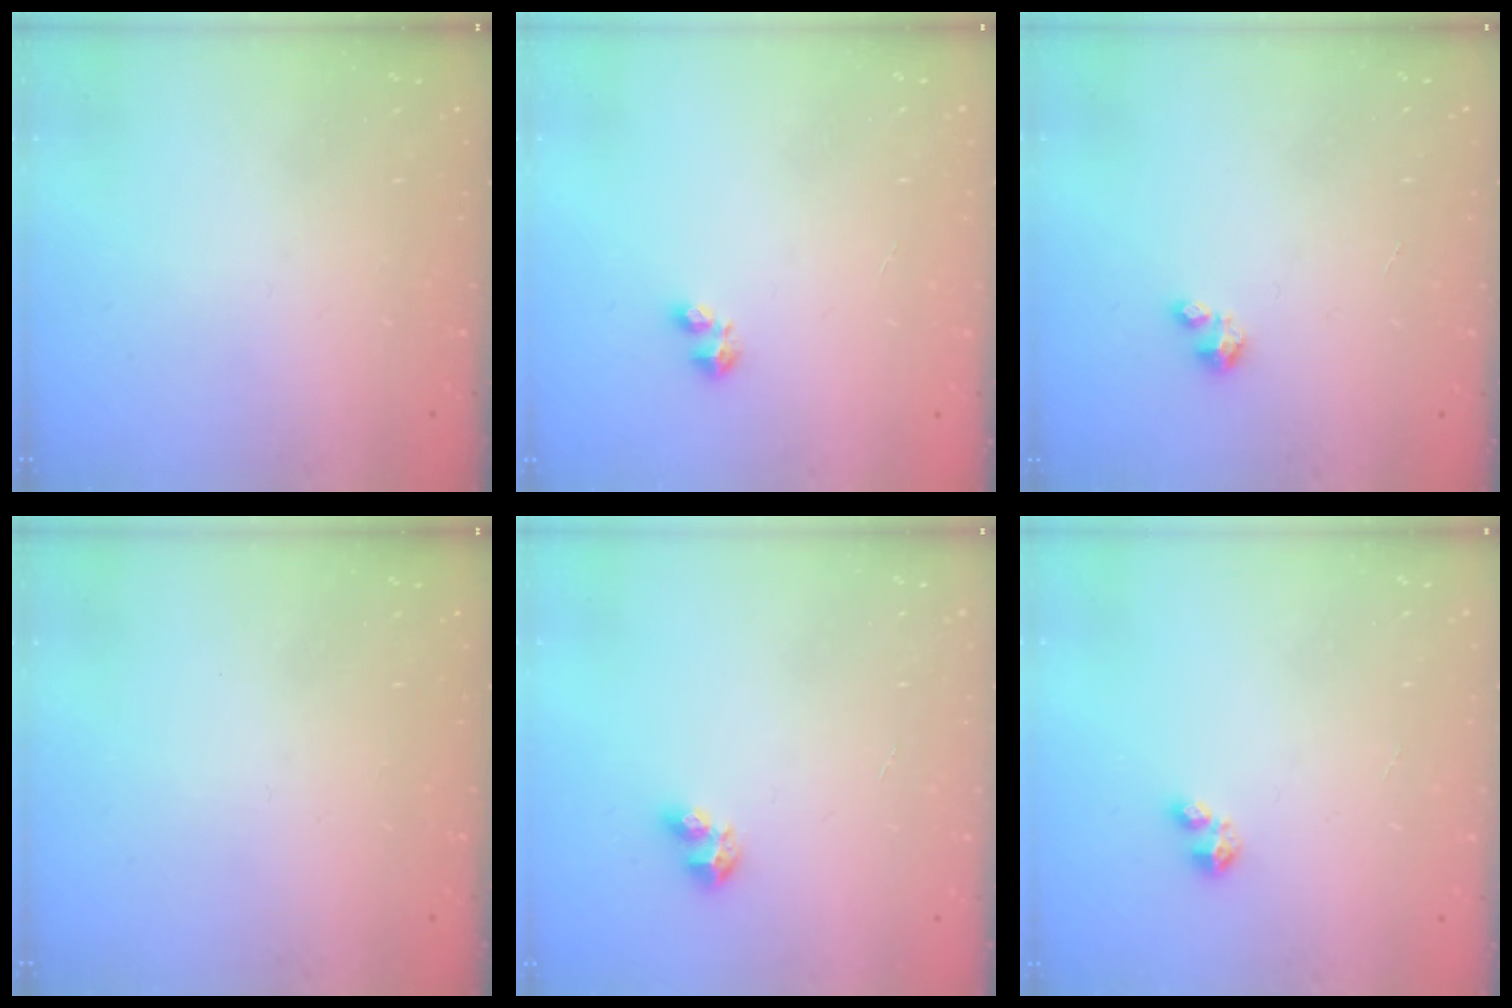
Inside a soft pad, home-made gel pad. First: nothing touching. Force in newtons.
{"total": 2.4, "press": 2.3, "slide": 0.6}
{"total": 0.9, "press": 0.9, "slide": 0.2}
{"total": 0.0}
{"total": 4.7, "press": 4.6, "slide": 0.9}
{"total": 2.7, "press": 2.7, "slide": 0.4}